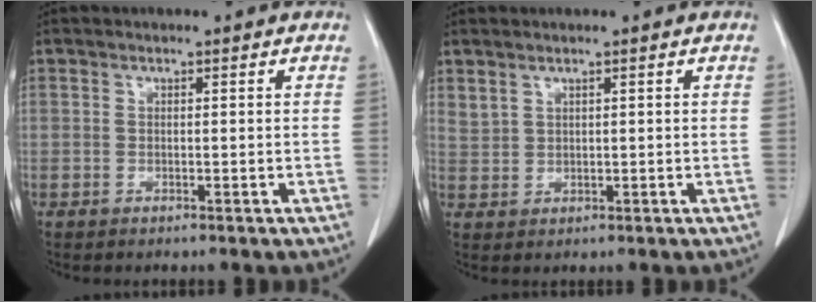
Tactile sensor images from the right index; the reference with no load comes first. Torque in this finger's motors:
{"motor_torque": [0.17, 0.12, 0.06, 0.07]}